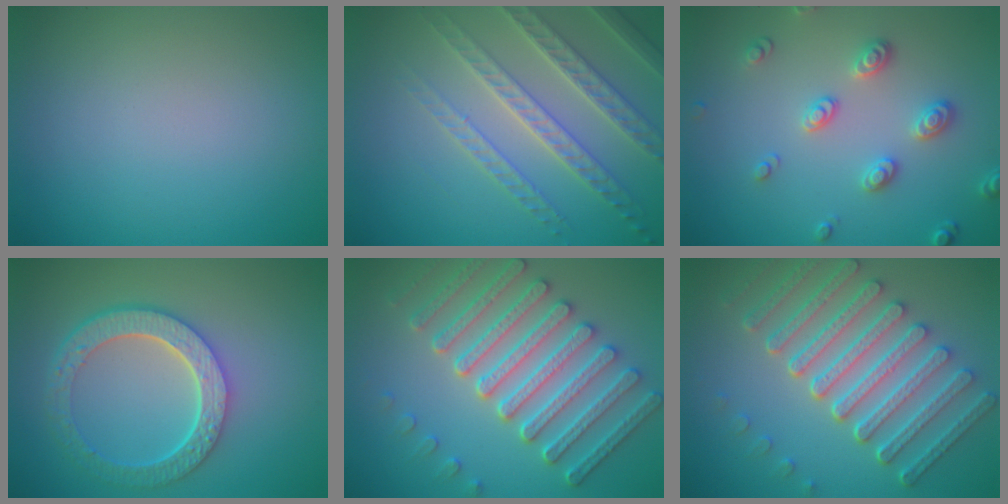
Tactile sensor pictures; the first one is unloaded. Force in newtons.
{"total": 4.4, "press": 4.2, "slide": 1.1}
{"total": 2.9, "press": 2.7, "slide": 1.1}
{"total": 6.0, "press": 4.5, "slide": 4.0}
{"total": 6.7, "press": 6.1, "slide": 2.7}
{"total": 7.8, "press": 6.0, "slide": 5.0}